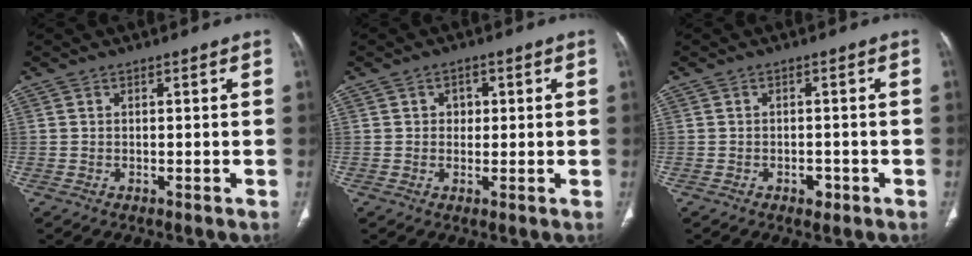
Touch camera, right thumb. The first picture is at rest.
{"total": 2.6, "force": [0.6, 2.1, 1.4], "torque": [-0.006, 0.002, 0.007]}
{"total": 2.0, "force": [-1.0, 1.3, 1.1], "torque": [-0.009, 0.004, -0.011]}